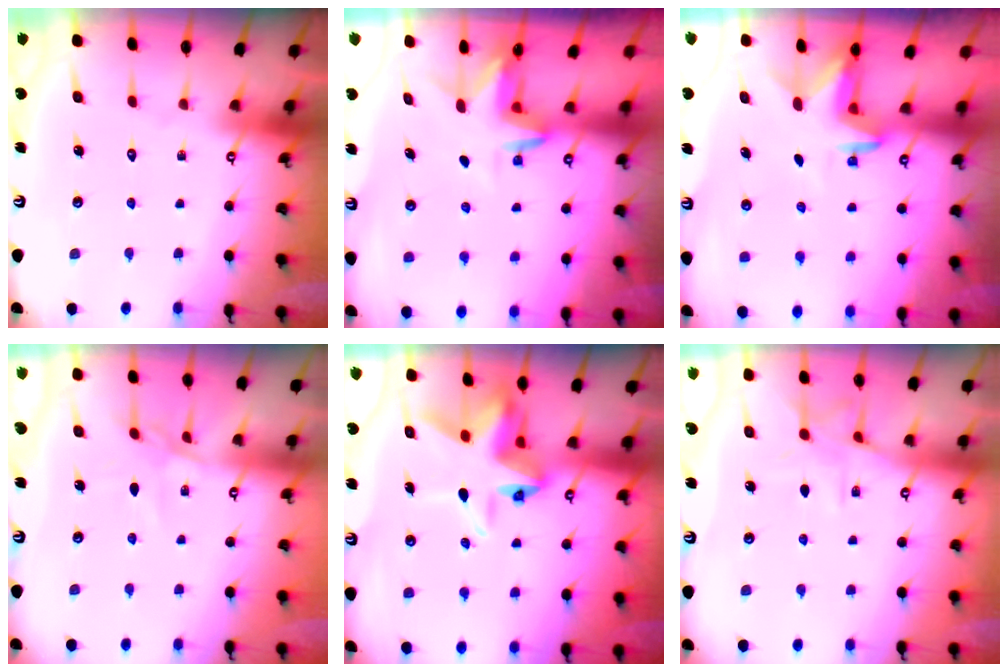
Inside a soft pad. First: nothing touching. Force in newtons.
{"total": 3.2, "press": 3.2, "slide": 0.3}
{"total": 2.6, "press": 2.6, "slide": 0.4}
{"total": 6.0, "press": 6.0, "slide": 0.5}
{"total": 10.1, "press": 9.9, "slide": 2.0}
{"total": 8.9, "press": 8.9, "slide": 0.6}